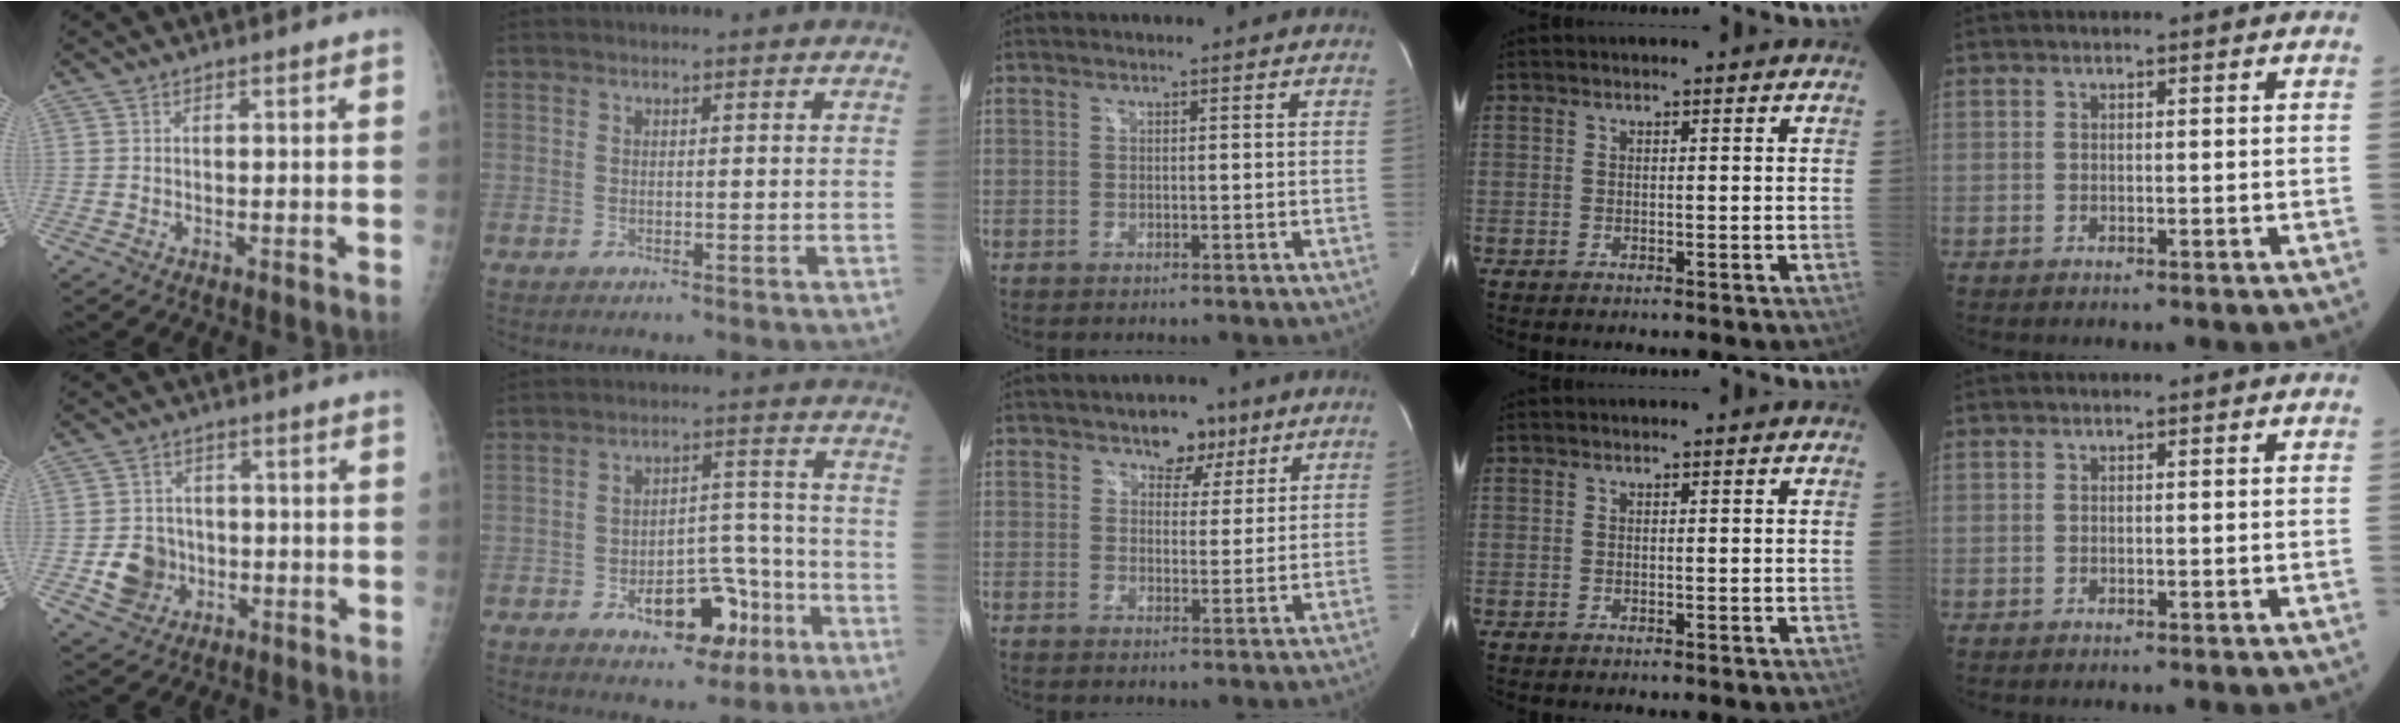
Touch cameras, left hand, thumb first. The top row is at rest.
{"thumb": {"total": 7.3, "force": [-2.0, 6.6, 2.6], "torque": [-0.019, 0.014, -0.031]}, "index": {"total": 9.6, "force": [-4.8, 5.0, 6.7], "torque": [-0.096, 0.024, -0.065]}, "middle": {"total": 5.0, "force": [3.2, 3.2, 2.1], "torque": [-0.020, 0.007, 0.048]}}